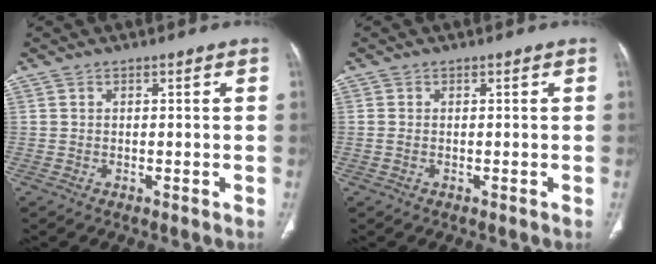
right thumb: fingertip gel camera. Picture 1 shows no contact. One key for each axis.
{"total": 0.9, "fx": -0.2, "fy": 0.5, "fz": 0.7, "tx": -0.021, "ty": 0.002, "tz": -0.001}